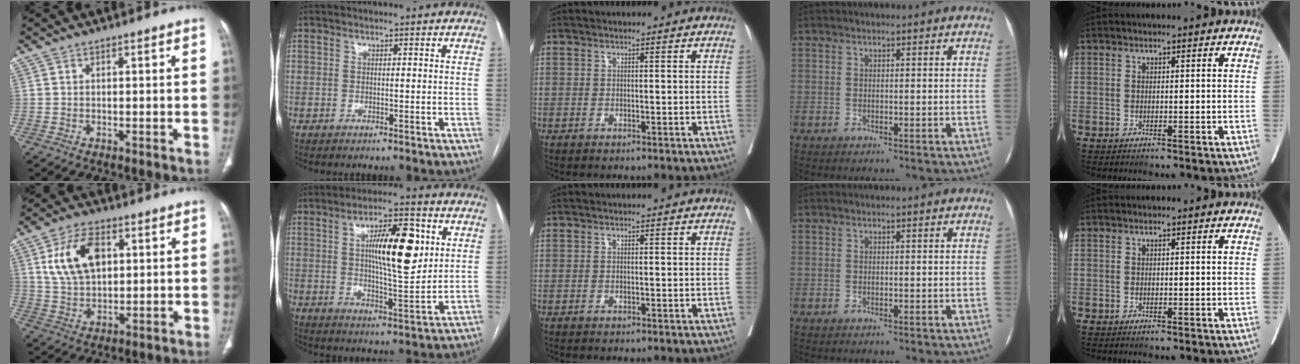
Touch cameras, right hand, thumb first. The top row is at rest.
{"thumb": {"total": 11.8, "force": [3.6, 7.2, 8.6], "torque": [-0.147, -0.004, 0.071]}, "index": {"total": 12.9, "force": [3.2, 3.2, 12.1], "torque": [-0.199, 0.008, 0.051]}}